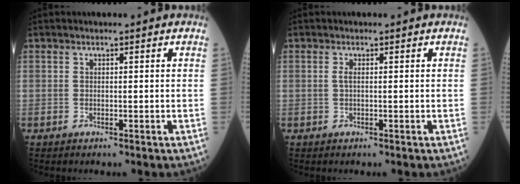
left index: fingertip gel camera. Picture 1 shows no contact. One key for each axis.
{"total": 0.8, "fx": 0.0, "fy": 0.1, "fz": 0.8, "tx": -0.021, "ty": -0.001, "tz": -0.001}